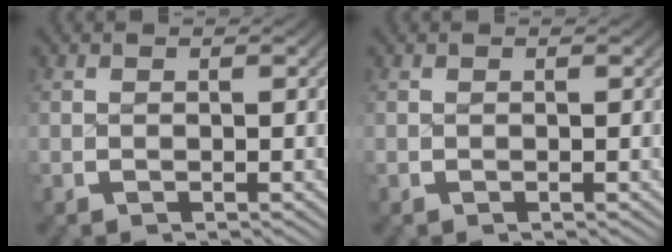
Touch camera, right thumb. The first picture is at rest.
{"total": 0.0}